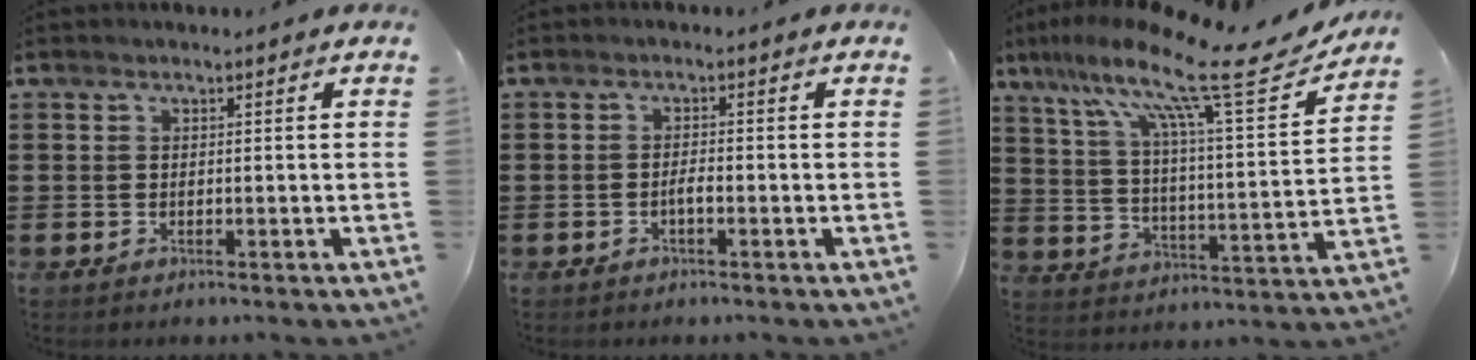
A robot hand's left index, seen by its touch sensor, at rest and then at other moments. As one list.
[{"total": 1.4, "force": [-0.7, 0.3, 1.1], "torque": [-0.023, -0.001, -0.013]}, {"total": 16.6, "force": [12.3, 2.0, 11.0], "torque": [-0.214, -0.071, 0.192]}]